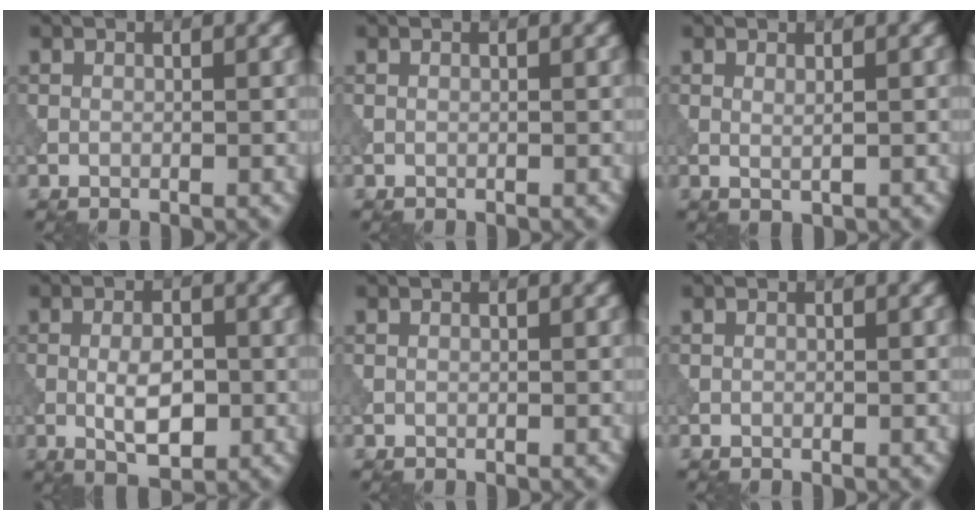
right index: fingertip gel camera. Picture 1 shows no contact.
{"total": 0.0}
{"total": 0.8, "force": [0.3, 0.1, 0.7], "torque": [-0.013, -0.001, 0.006]}
{"total": 4.0, "force": [-0.7, 1.8, 3.5], "torque": [-0.062, 0.000, -0.012]}
{"total": 0.0}
{"total": 0.0}